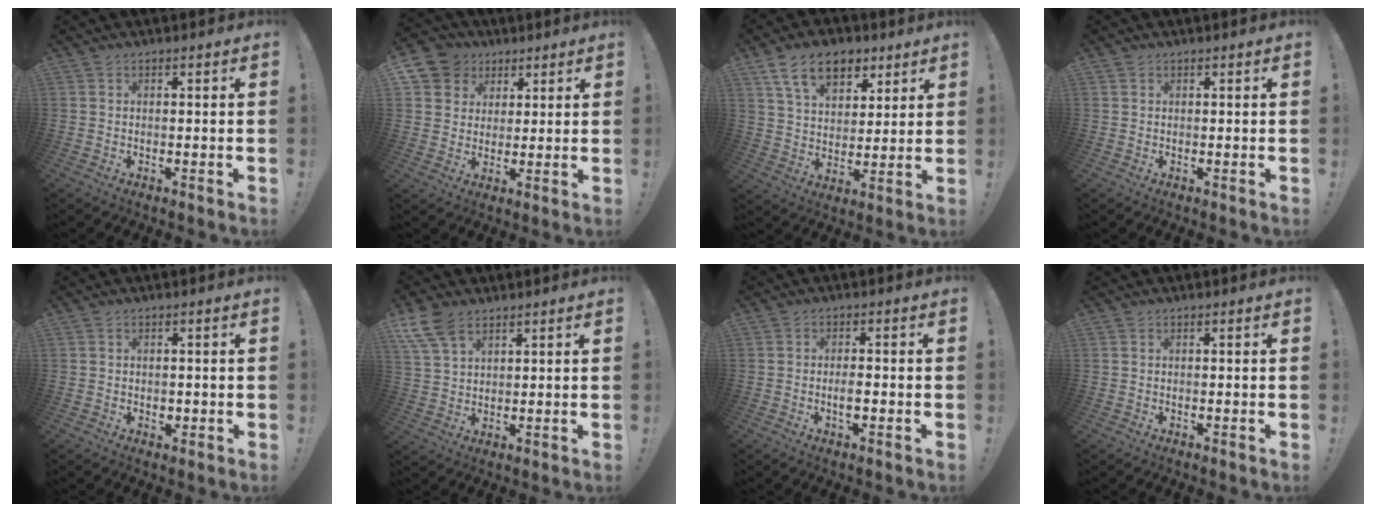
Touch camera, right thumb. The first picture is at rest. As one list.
[{"total": 8.6, "force": [3.4, 7.6, 2.0], "torque": [-0.022, -0.022, 0.070]}, {"total": 14.9, "force": [8.2, 9.3, 8.2], "torque": [-0.130, -0.031, 0.151]}, {"total": 0.0}, {"total": 1.2, "force": [0.0, 1.1, 0.5], "torque": [0.001, 0.000, -0.003]}, {"total": 8.6, "force": [5.5, 4.4, 4.8], "torque": [-0.090, -0.017, 0.109]}, {"total": 3.0, "force": [-1.0, 0.8, 2.7], "torque": [-0.039, 0.001, -0.019]}, {"total": 0.0}]